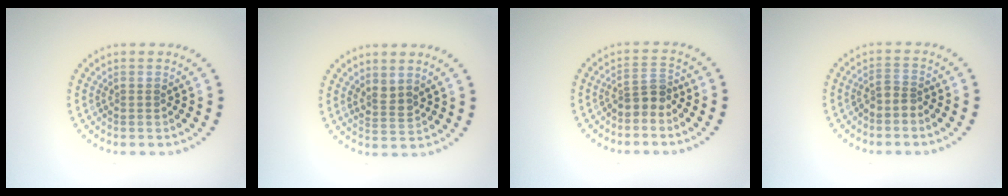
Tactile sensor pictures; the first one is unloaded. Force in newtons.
{"total": 1.6, "press": 1.3, "slide": 1.0}
{"total": 2.2, "press": 1.8, "slide": 1.4}
{"total": 1.6, "press": 1.2, "slide": 1.0}